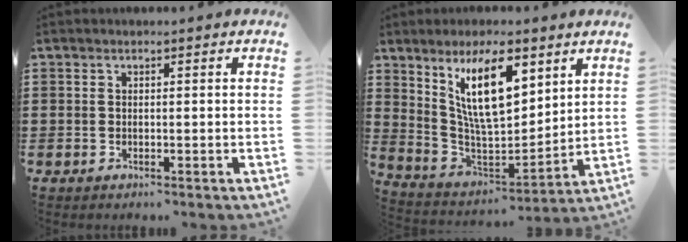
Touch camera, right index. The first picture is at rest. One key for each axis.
{"total": 13.1, "fx": 6.8, "fy": 4.7, "fz": 10.1, "tx": -0.194, "ty": -0.008, "tz": 0.125}